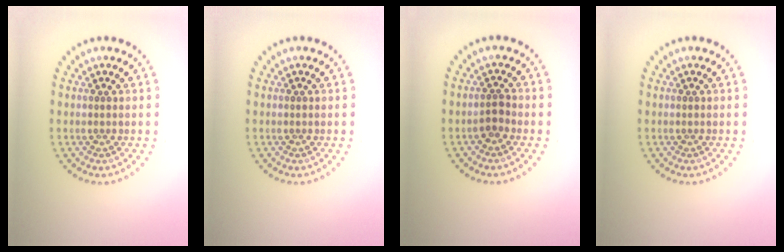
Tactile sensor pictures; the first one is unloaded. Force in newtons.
{"total": 0.0}
{"total": 1.2, "press": 1.1, "slide": 0.5}
{"total": 0.0}